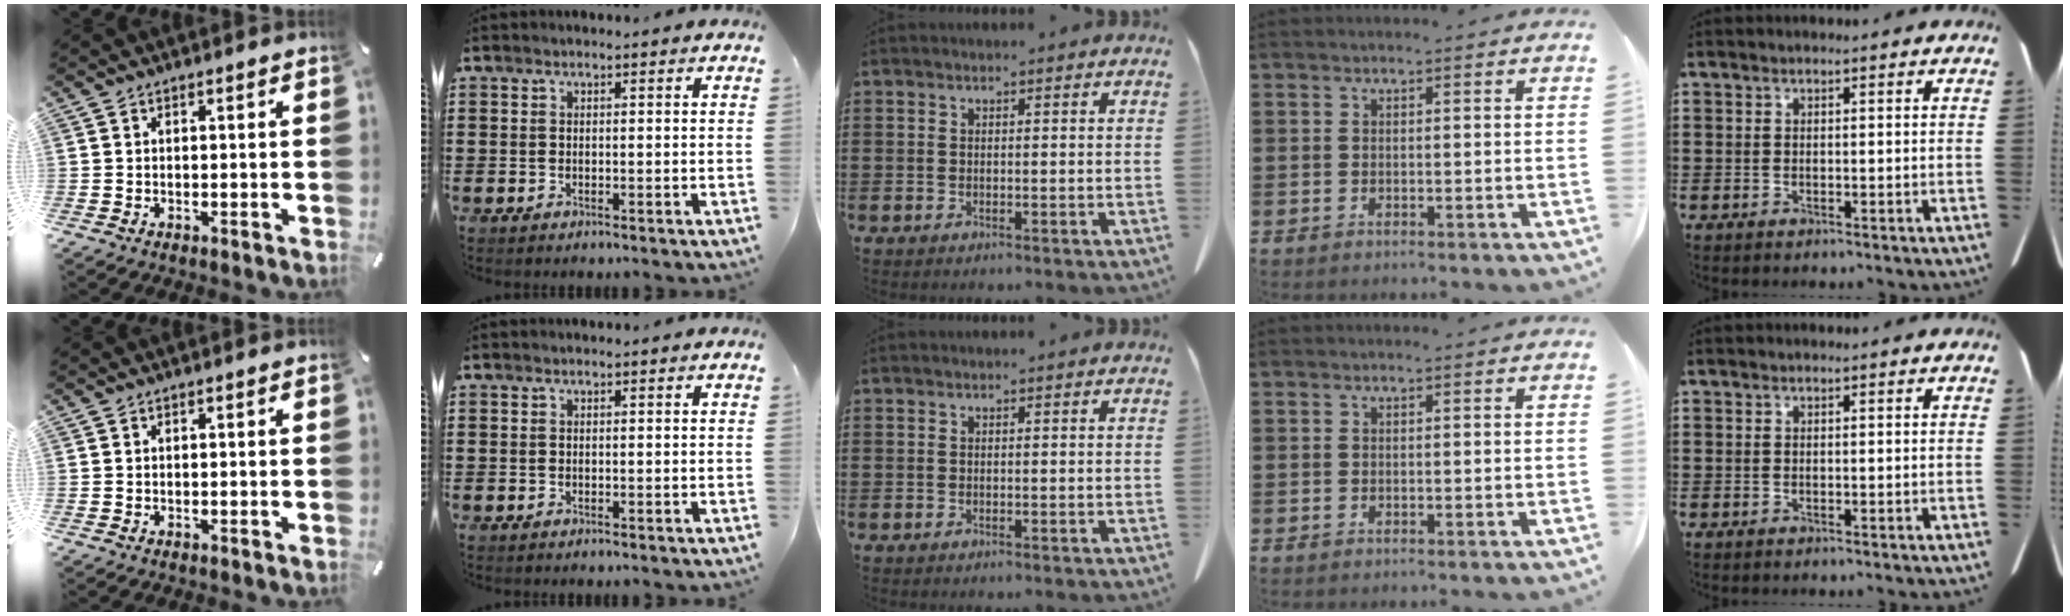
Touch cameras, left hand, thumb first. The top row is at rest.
{}